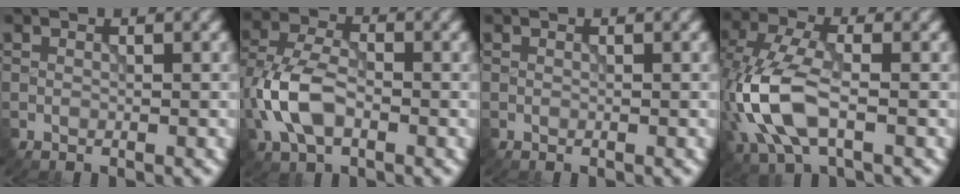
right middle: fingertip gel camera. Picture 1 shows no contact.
{"total": 5.9, "force": [-1.9, 3.4, 4.5], "torque": [-0.102, 0.004, -0.047]}
{"total": 0.0}
{"total": 7.6, "force": [-1.7, 3.9, 6.3], "torque": [-0.157, 0.007, -0.040]}